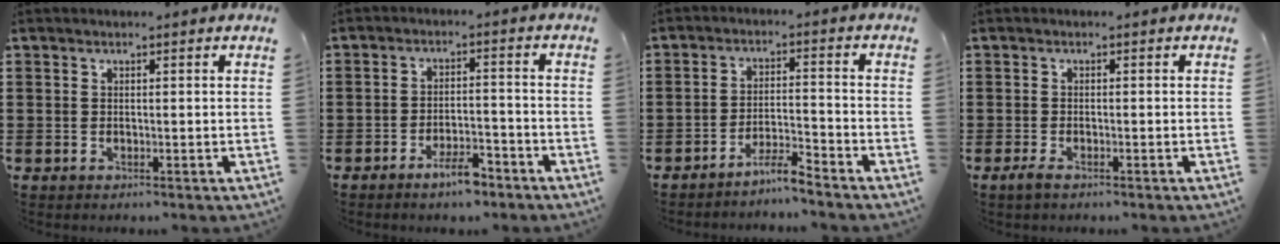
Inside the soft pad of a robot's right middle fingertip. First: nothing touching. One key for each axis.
{"total": 4.6, "fx": -3.6, "fy": 1.2, "fz": 2.6, "tx": -0.049, "ty": 0.010, "tz": -0.070}
{"total": 4.2, "fx": -3.9, "fy": 0.1, "fz": 1.7, "tx": -0.045, "ty": -0.001, "tz": -0.080}
{"total": 1.3, "fx": -0.9, "fy": 0.4, "fz": 0.9, "tx": -0.025, "ty": -0.003, "tz": -0.020}